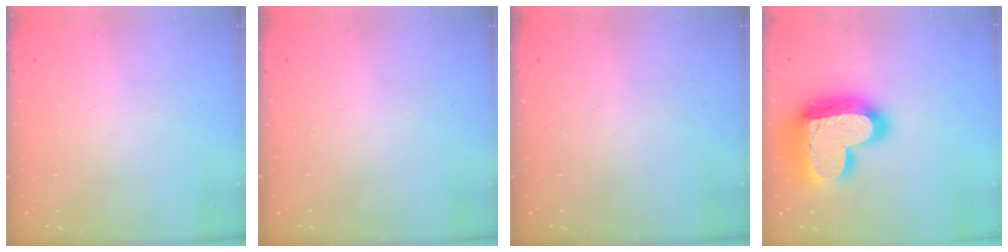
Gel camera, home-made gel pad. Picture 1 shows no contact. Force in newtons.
{"total": 0.0}
{"total": 0.0}
{"total": 27.3, "press": 27.2, "slide": 2.0}